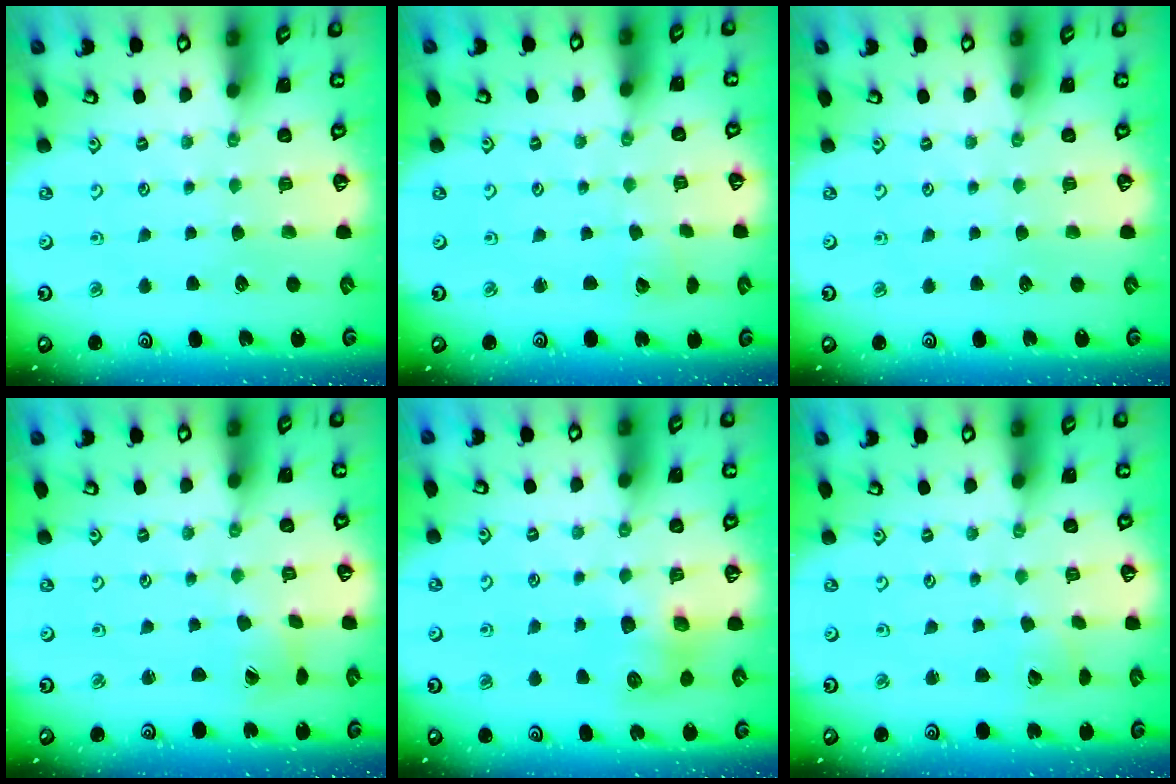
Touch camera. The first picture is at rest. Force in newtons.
{"total": 1.3, "press": 1.3, "slide": 0.0}
{"total": 0.0}
{"total": 3.0, "press": 3.0, "slide": 0.2}
{"total": 7.4, "press": 7.4, "slide": 0.2}
{"total": 2.6, "press": 2.5, "slide": 0.3}